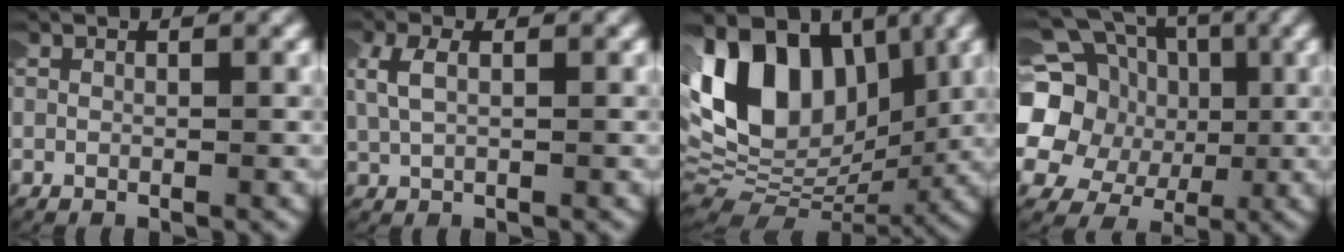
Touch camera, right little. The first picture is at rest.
{"total": 2.2, "force": [0.9, 1.0, 1.7], "torque": [-0.043, 0.006, 0.018]}
{"total": 15.4, "force": [4.0, 10.6, 10.4], "torque": [-0.223, -0.009, 0.067]}
{"total": 15.5, "force": [3.2, 13.4, 7.2], "torque": [-0.190, -0.010, 0.038]}